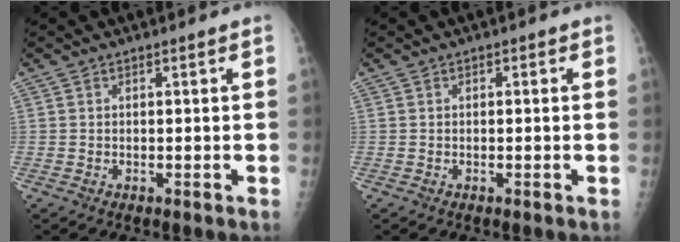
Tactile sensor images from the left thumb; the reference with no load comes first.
{"total": 0.6, "force": [0.1, 0.4, 0.4], "torque": [-0.003, 0.002, -0.002]}